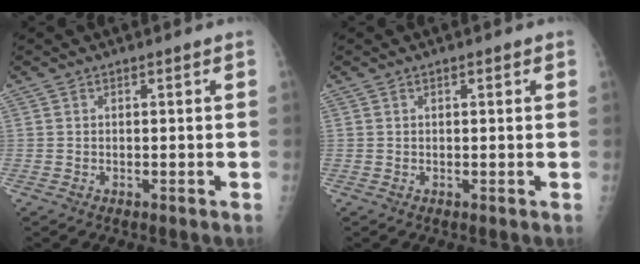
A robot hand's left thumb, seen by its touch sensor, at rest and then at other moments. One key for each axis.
{"total": 1.0, "fx": 0.5, "fy": 0.4, "fz": 0.7, "tx": -0.008, "ty": 0.001, "tz": 0.005}